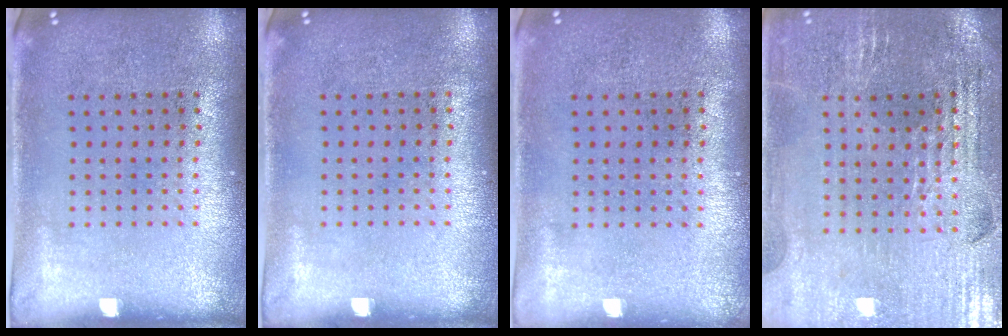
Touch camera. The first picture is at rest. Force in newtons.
{"total": 0.0}
{"total": 0.0}
{"total": 2.9, "press": 2.8, "slide": 0.5}